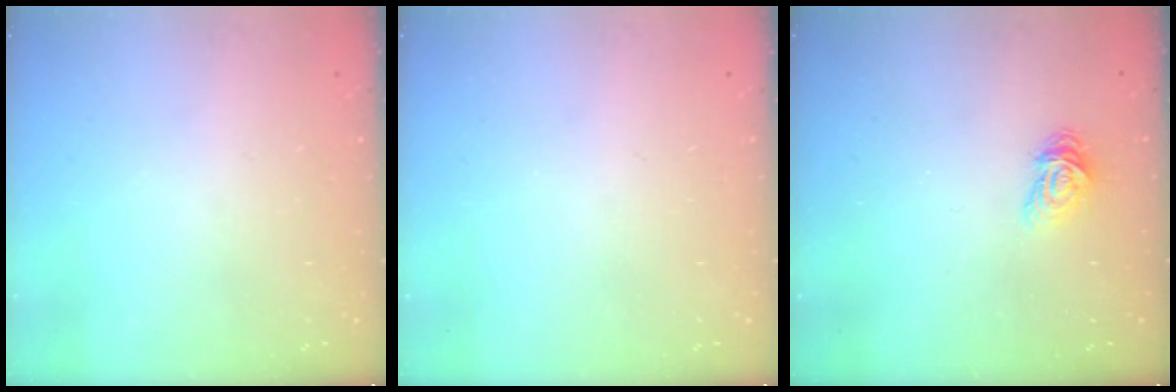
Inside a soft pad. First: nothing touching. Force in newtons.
{"total": 0.0}
{"total": 4.6, "press": 4.6, "slide": 0.3}